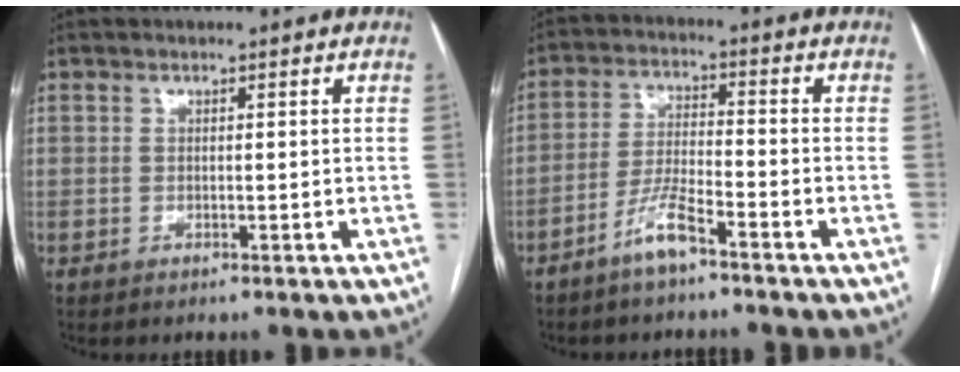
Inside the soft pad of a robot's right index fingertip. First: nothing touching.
{"total": 5.8, "force": [-4.1, 0.5, 4.0], "torque": [-0.089, -0.003, -0.082]}